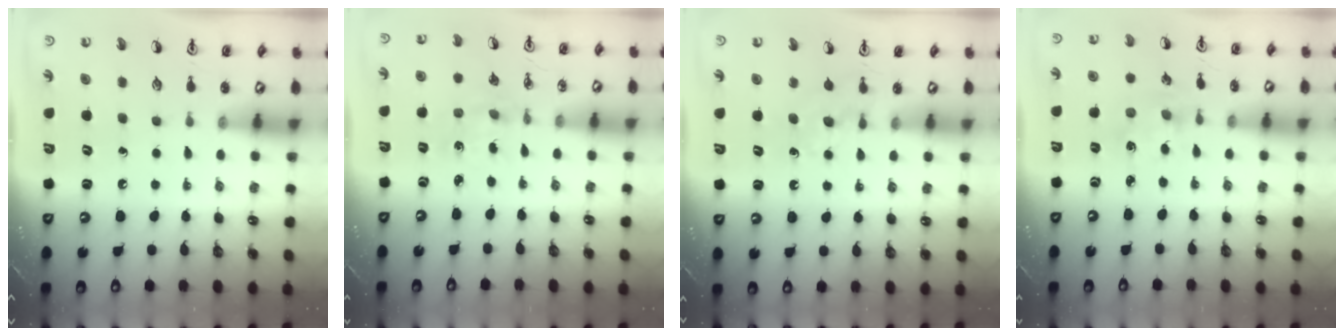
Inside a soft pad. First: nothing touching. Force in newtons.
{"total": 0.5, "press": 0.5, "slide": 0.2}
{"total": 4.1, "press": 4.0, "slide": 0.6}
{"total": 1.2, "press": 1.2, "slide": 0.2}